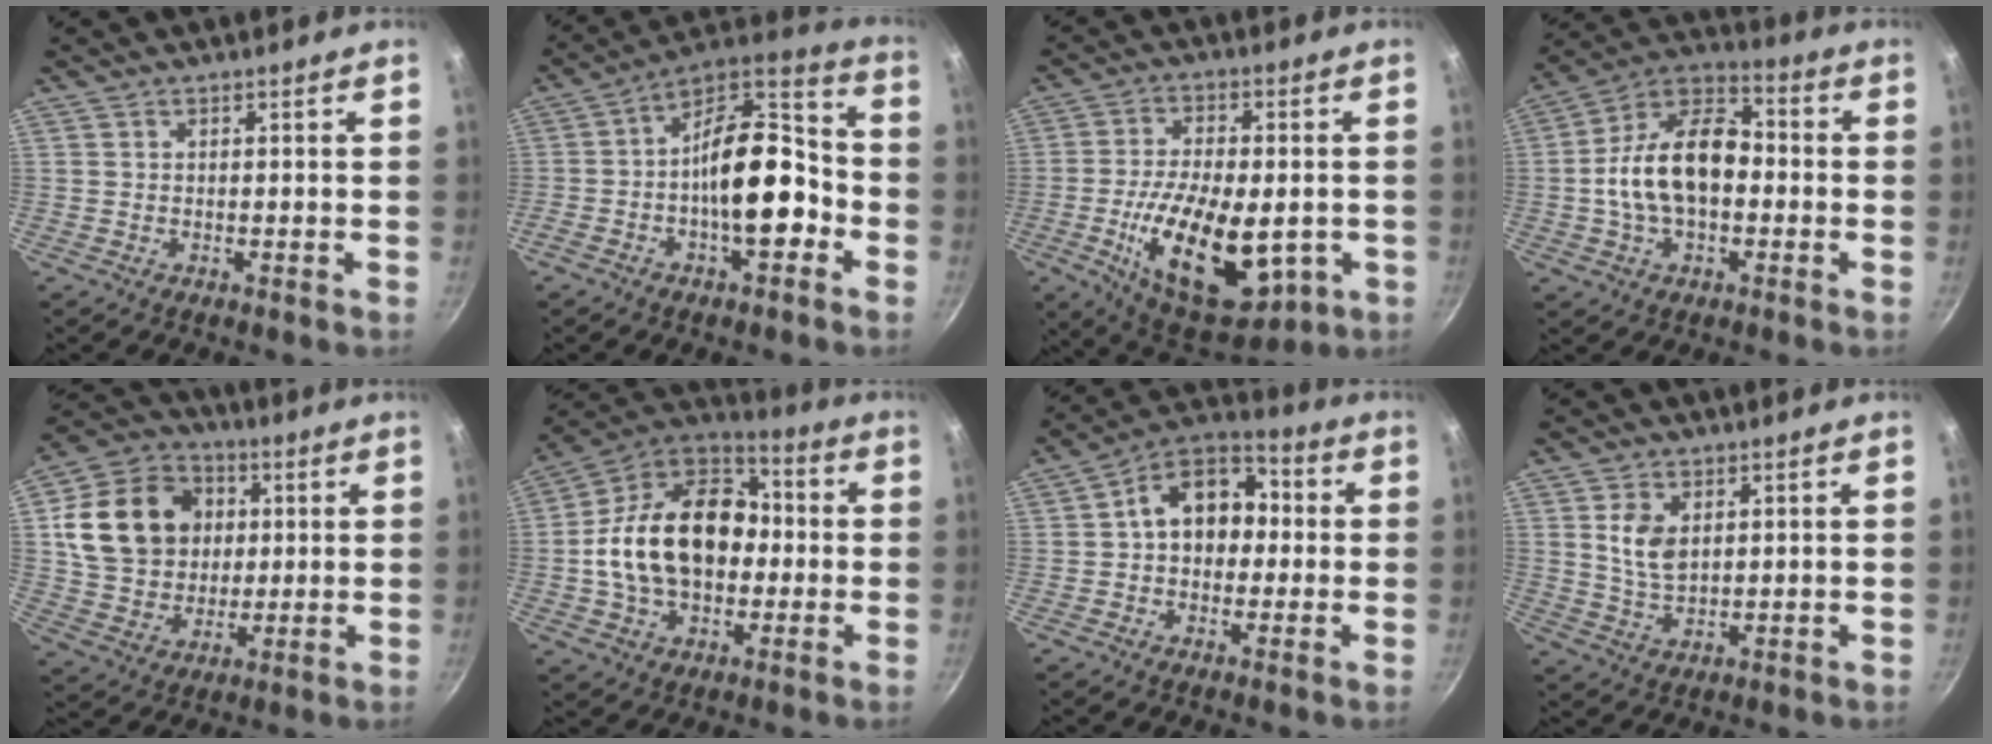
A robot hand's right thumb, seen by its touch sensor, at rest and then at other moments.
{"total": 17.0, "force": [-4.1, 8.3, 14.2], "torque": [-0.187, 0.061, -0.080]}
{"total": 21.9, "force": [-4.6, 11.3, 18.1], "torque": [-0.286, 0.001, -0.061]}
{"total": 16.2, "force": [-1.2, 10.1, 12.7], "torque": [-0.198, 0.042, -0.040]}
{"total": 18.8, "force": [3.6, 15.4, 10.1], "torque": [-0.158, 0.009, 0.067]}
{"total": 22.2, "force": [-0.7, 15.6, 15.8], "torque": [-0.244, 0.050, -0.023]}
{"total": 13.2, "force": [0.9, 9.7, 8.9], "torque": [-0.086, 0.037, -0.006]}
{"total": 6.1, "force": [1.8, 3.9, 4.4], "torque": [-0.074, -0.015, 0.039]}